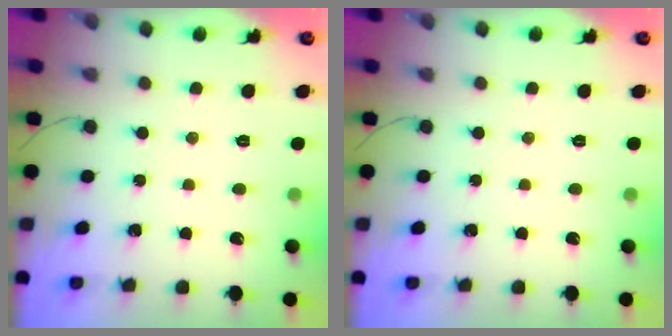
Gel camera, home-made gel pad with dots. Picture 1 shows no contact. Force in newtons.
{"total": 0.0}